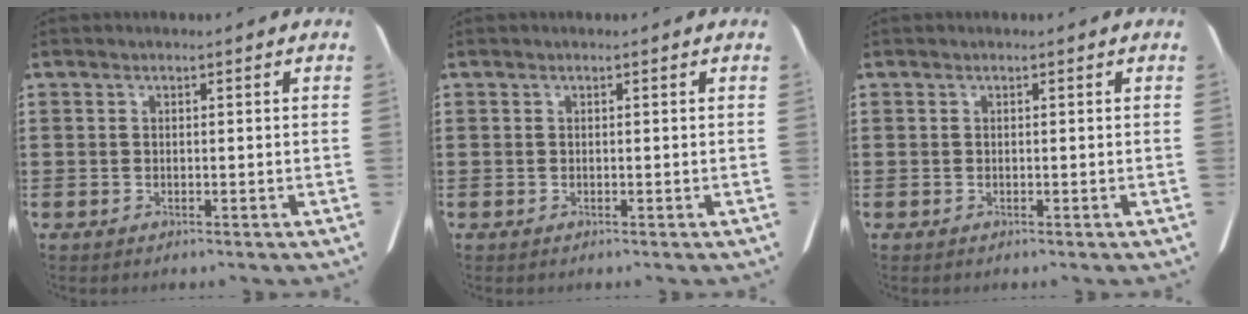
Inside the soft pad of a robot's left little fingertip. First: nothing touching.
{"total": 0.0}
{"total": 0.0}